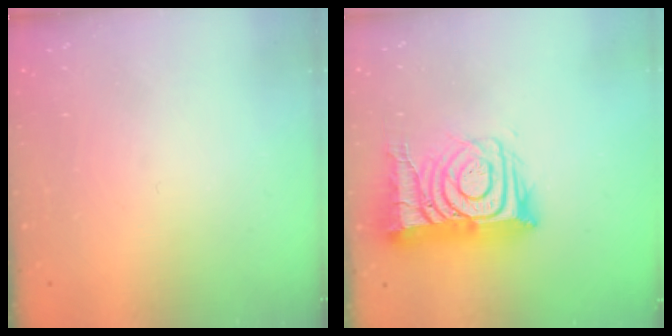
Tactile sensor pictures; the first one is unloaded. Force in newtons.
{"total": 17.6, "press": 17.5, "slide": 1.6}